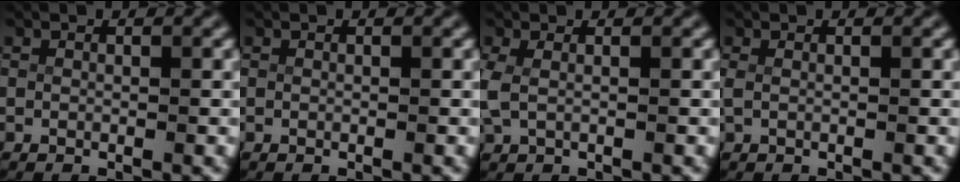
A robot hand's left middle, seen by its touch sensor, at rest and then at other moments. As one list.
[{"total": 0.0}, {"total": 2.0, "force": [0.2, 1.2, 1.6], "torque": [-0.054, -0.006, 0.011]}, {"total": 0.6, "force": [0.0, 0.1, 0.6], "torque": [-0.024, -0.006, 0.007]}]